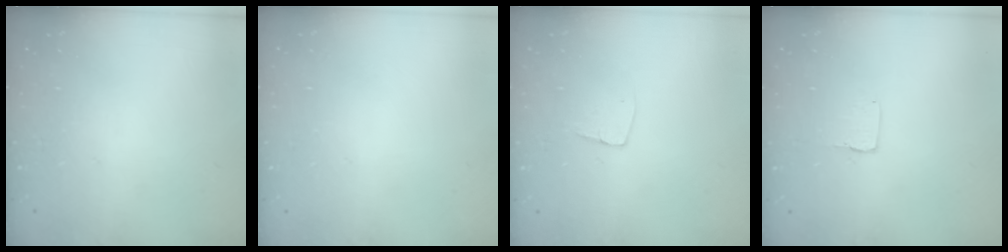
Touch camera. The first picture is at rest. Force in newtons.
{"total": 0.0}
{"total": 4.8, "press": 4.8, "slide": 0.3}
{"total": 2.0, "press": 2.0, "slide": 0.1}